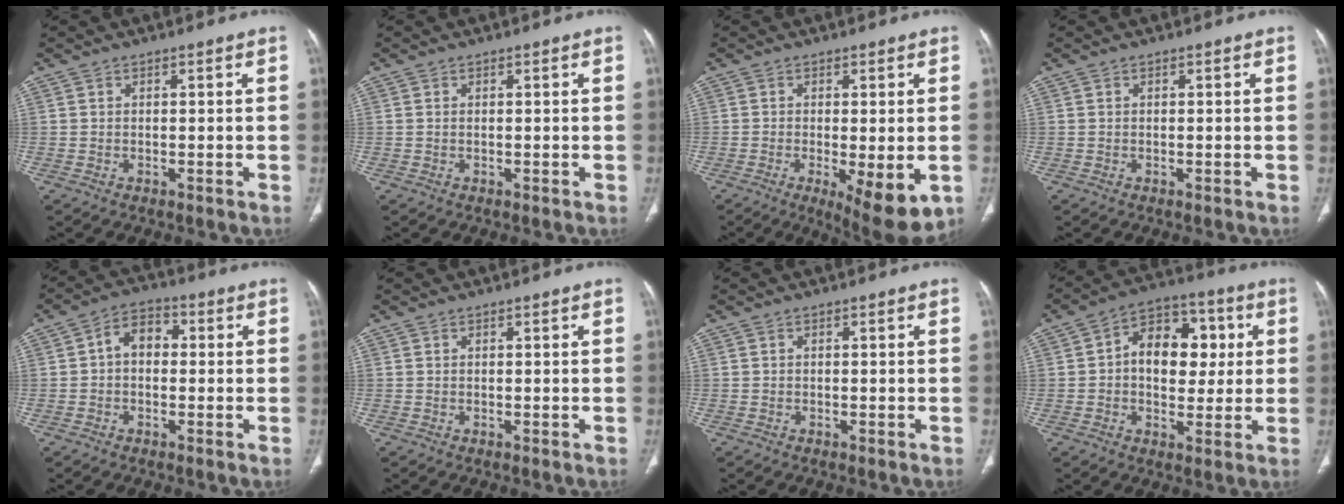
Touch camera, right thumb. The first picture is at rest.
{"total": 0.0}
{"total": 10.0, "force": [-3.2, 3.2, 8.9], "torque": [-0.127, -0.021, -0.042]}
{"total": 0.0}
{"total": 6.1, "force": [0.3, 4.3, 4.3], "torque": [-0.054, 0.021, -0.007]}
{"total": 0.0}
{"total": 0.0}
{"total": 14.0, "force": [1.8, 9.6, 10.0], "torque": [-0.105, 0.019, 0.020]}